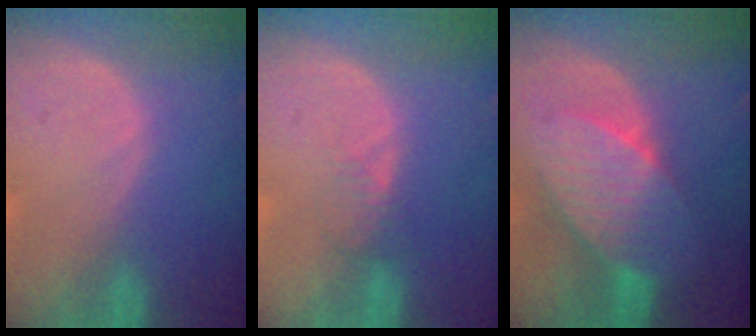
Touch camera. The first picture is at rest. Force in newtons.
{"total": 1.6, "press": 1.6, "slide": 0.2}
{"total": 7.5, "press": 7.5, "slide": 0.2}